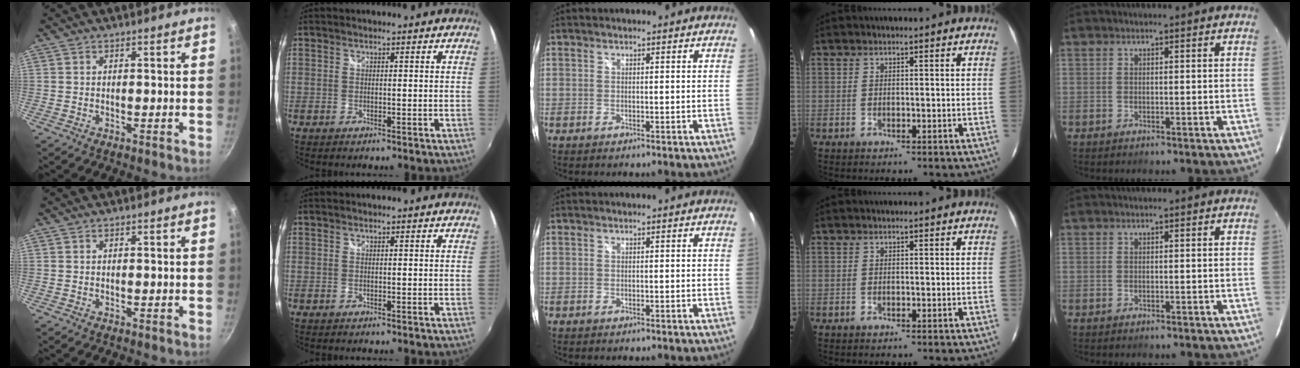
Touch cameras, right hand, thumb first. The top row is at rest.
{}